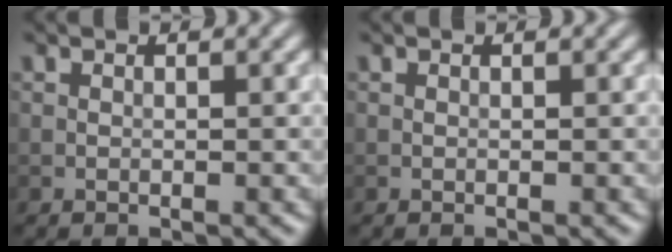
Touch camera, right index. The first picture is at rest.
{"total": 0.0}